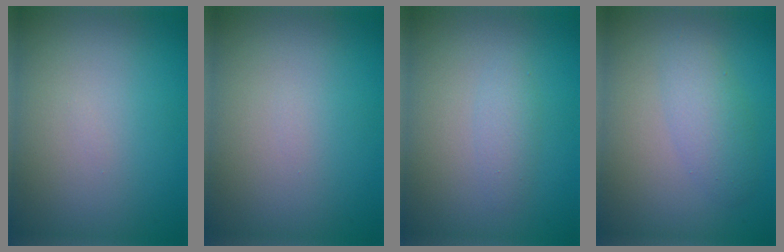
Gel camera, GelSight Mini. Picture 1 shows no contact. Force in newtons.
{"total": 0.0}
{"total": 1.4, "press": 1.4, "slide": 0.1}
{"total": 2.4, "press": 2.4, "slide": 0.1}